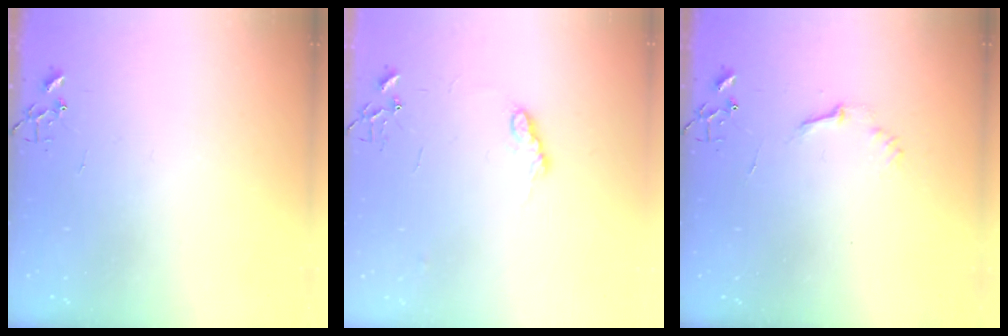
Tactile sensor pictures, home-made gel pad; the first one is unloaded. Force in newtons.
{"total": 7.8, "press": 7.8, "slide": 0.1}
{"total": 5.0, "press": 4.9, "slide": 0.6}